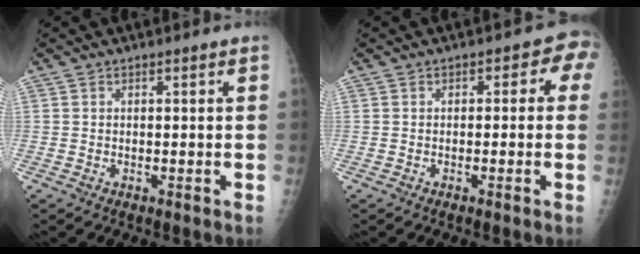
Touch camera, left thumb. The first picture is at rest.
{"total": 3.7, "force": [0.3, 2.5, 2.7], "torque": [0.002, 0.012, -0.010]}